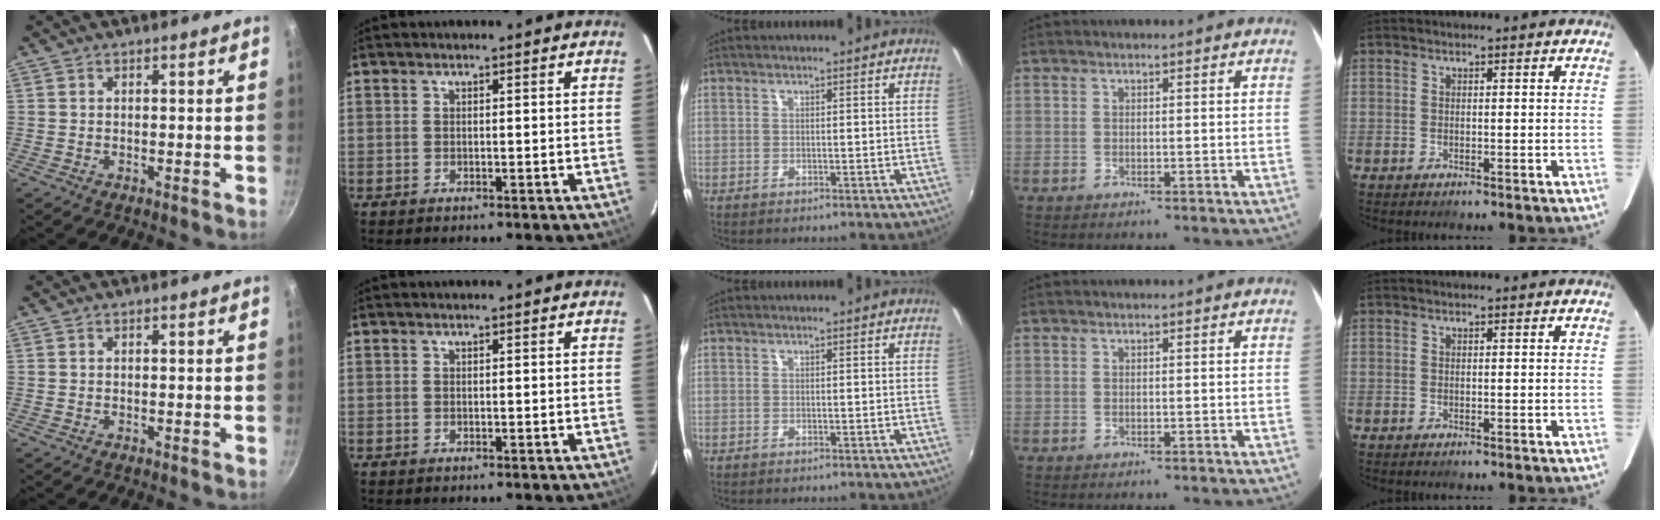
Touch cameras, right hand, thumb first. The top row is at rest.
{}